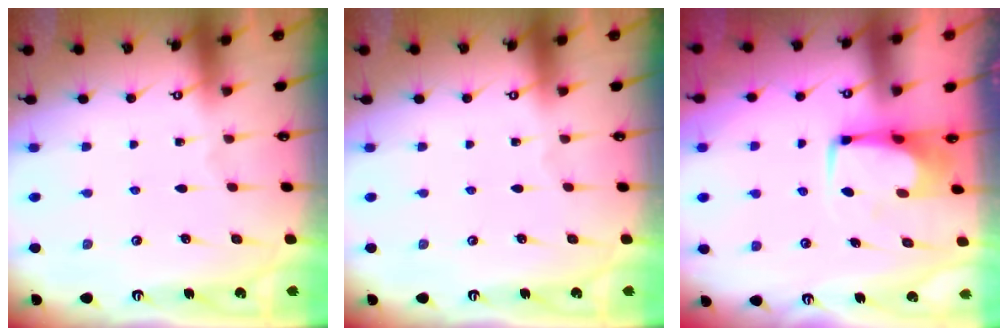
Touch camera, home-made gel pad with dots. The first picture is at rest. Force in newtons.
{"total": 0.0}
{"total": 1.0, "press": 0.8, "slide": 0.7}